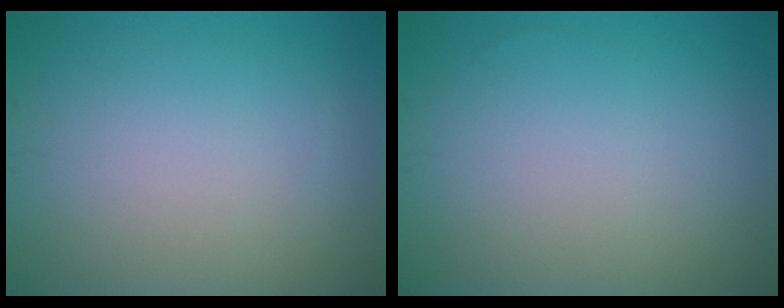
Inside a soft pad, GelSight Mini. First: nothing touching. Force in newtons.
{"total": 0.0}